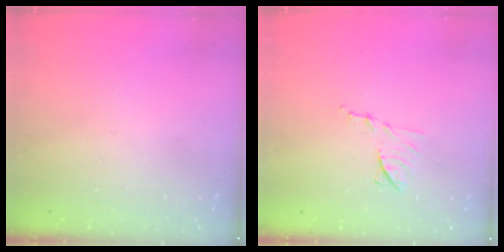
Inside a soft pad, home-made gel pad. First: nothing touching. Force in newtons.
{"total": 7.4, "press": 7.4, "slide": 0.4}